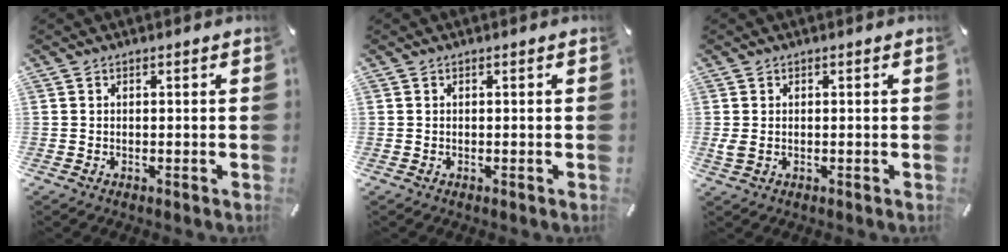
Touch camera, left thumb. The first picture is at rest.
{"total": 0.0}
{"total": 1.5, "force": [0.1, 1.0, 1.2], "torque": [-0.030, -0.001, 0.000]}